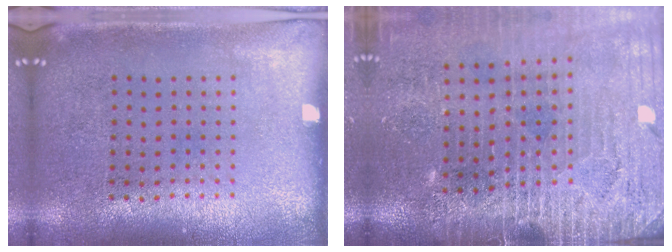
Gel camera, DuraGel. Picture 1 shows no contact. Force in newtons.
{"total": 3.4, "press": 3.2, "slide": 1.2}